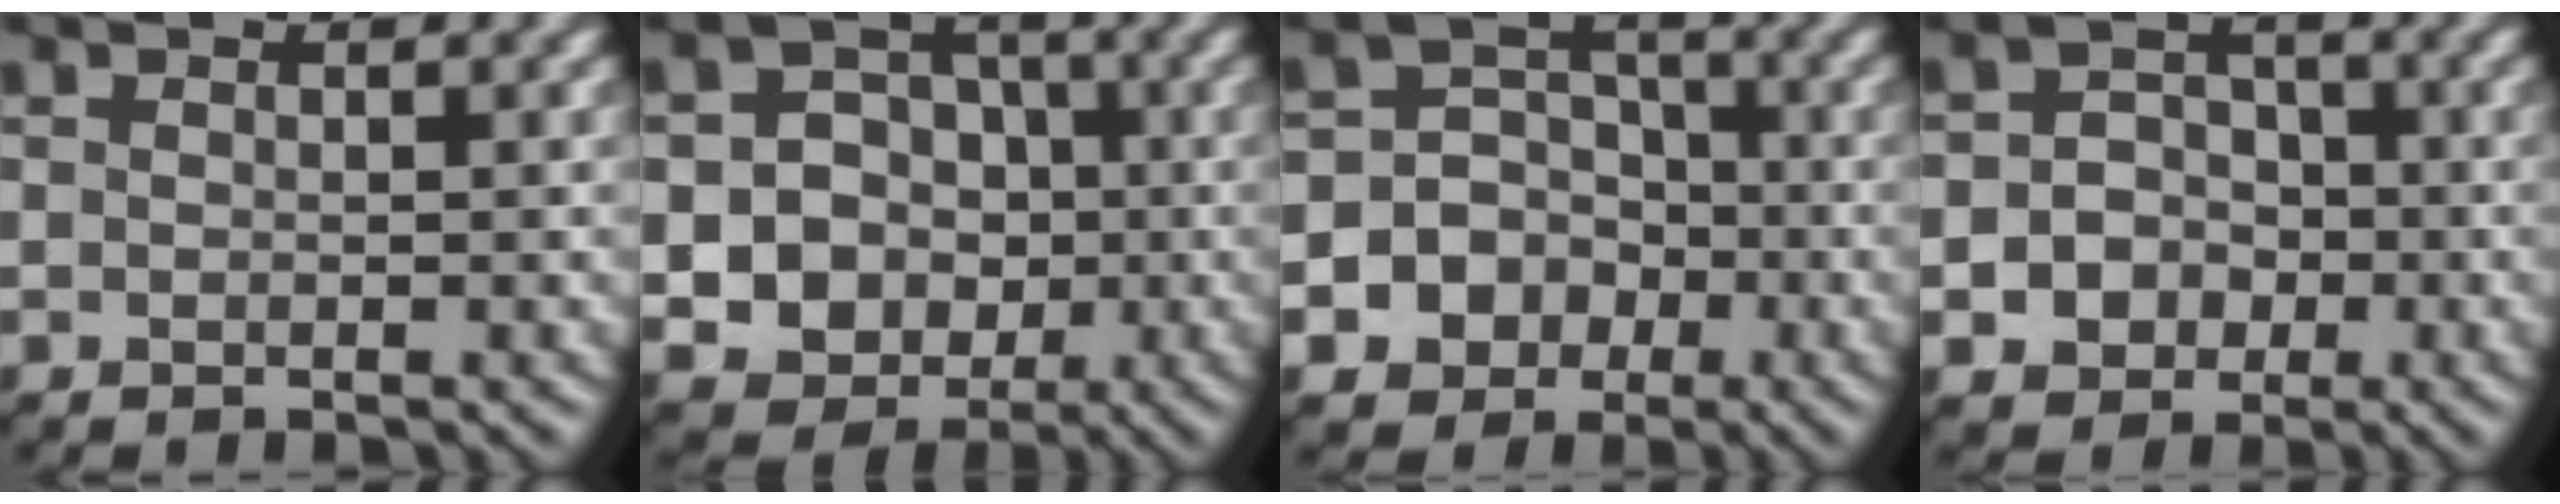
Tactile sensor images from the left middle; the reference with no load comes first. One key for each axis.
{"total": 9.0, "fx": -2.3, "fy": 8.2, "fz": 3.1, "tx": -0.057, "ty": -0.005, "tz": -0.058}
{"total": 8.4, "fx": -4.0, "fy": 7.3, "fz": 1.2, "tx": -0.019, "ty": 0.002, "tz": -0.085}
{"total": 4.5, "fx": -1.8, "fy": 3.9, "fz": 1.4, "tx": -0.009, "ty": 0.004, "tz": -0.047}